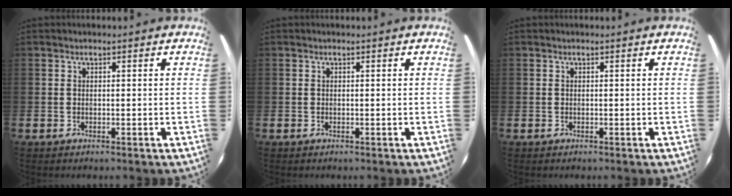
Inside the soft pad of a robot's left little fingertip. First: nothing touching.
{"total": 0.0}
{"total": 0.0}